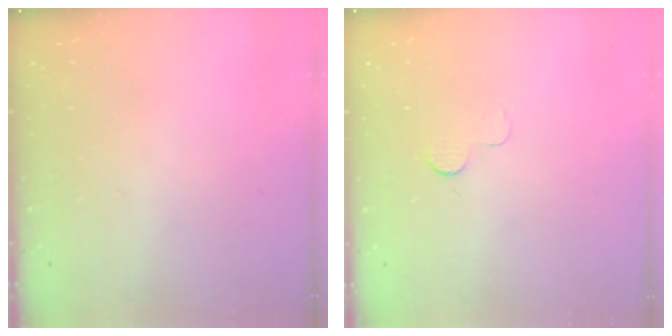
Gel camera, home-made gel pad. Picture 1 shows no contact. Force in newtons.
{"total": 3.2, "press": 3.1, "slide": 0.3}